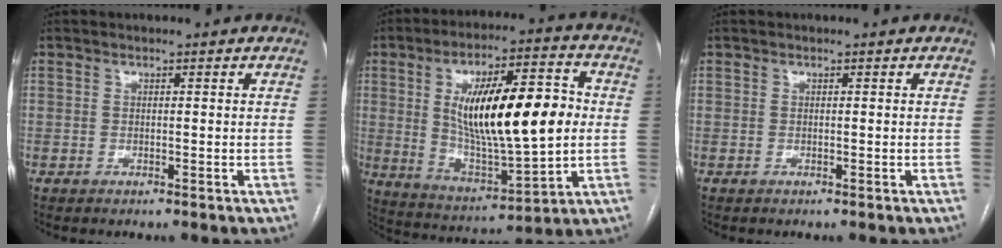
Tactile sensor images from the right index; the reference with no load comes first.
{"total": 20.5, "force": [2.1, 5.1, 19.8], "torque": [-0.344, 0.010, 0.042]}
{"total": 0.0}